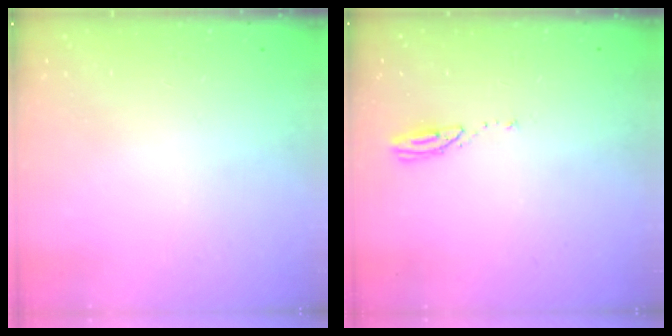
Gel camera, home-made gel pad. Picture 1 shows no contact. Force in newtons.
{"total": 3.0, "press": 2.9, "slide": 0.3}